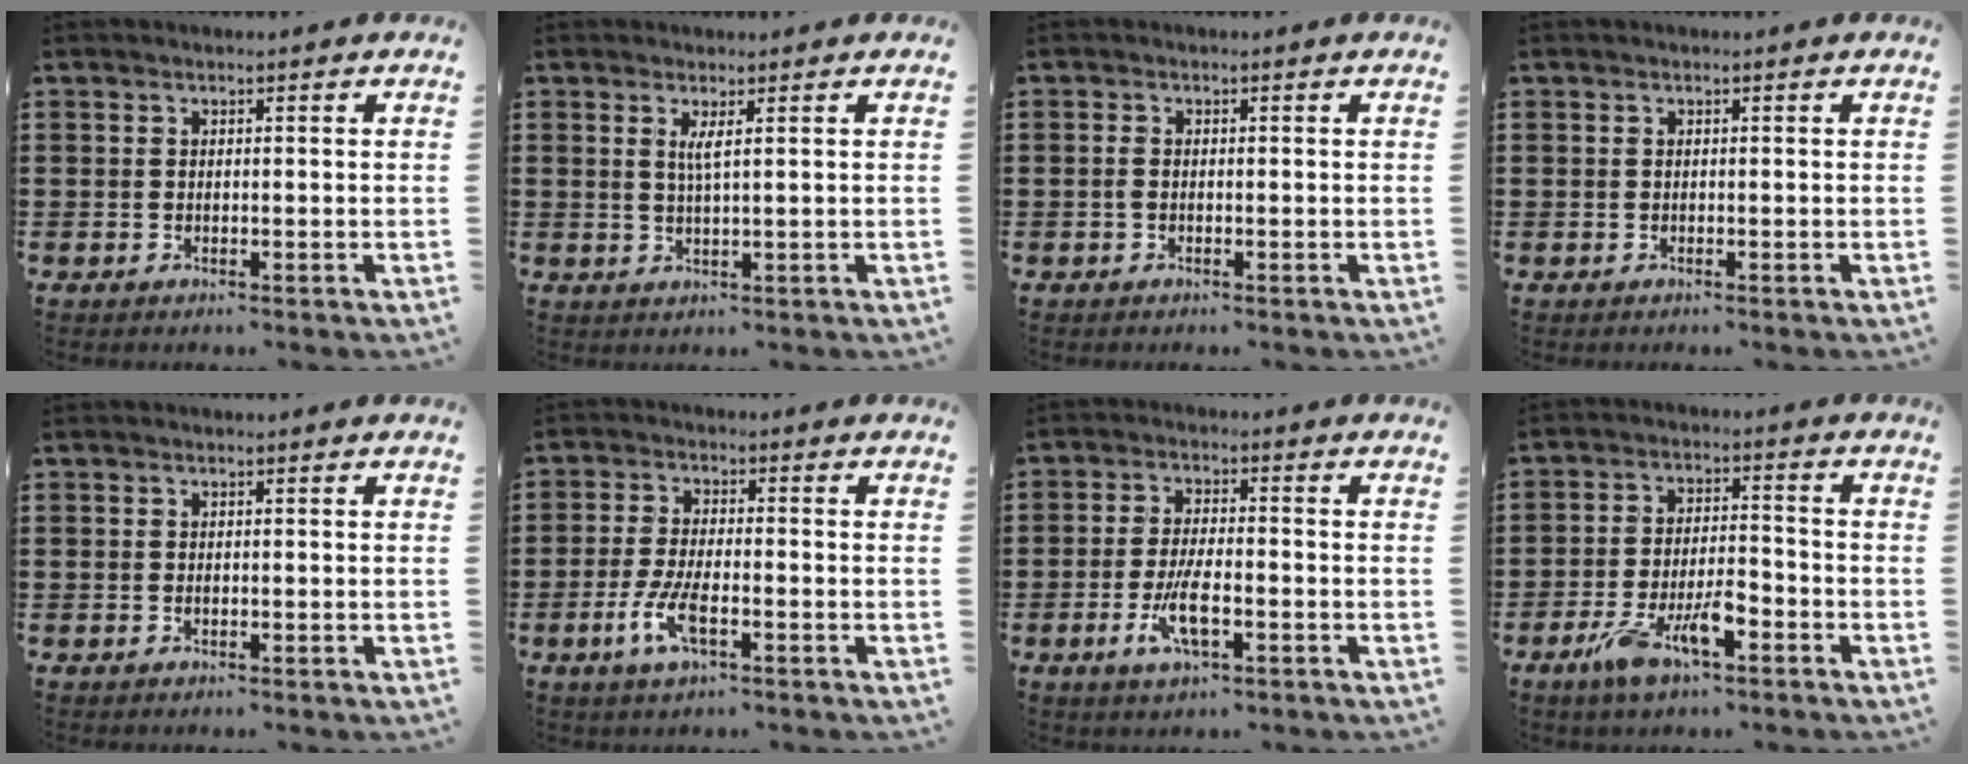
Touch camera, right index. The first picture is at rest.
{"total": 2.1, "force": [0.8, 0.0, 2.0], "torque": [-0.042, -0.003, 0.012]}
{"total": 0.9, "force": [-0.3, 0.4, 0.8], "torque": [-0.024, -0.005, -0.008]}
{"total": 0.0}
{"total": 0.0}
{"total": 5.9, "force": [-2.4, 1.8, 5.1], "torque": [-0.116, -0.011, -0.049]}
{"total": 6.2, "force": [-2.3, 1.8, 5.4], "torque": [-0.114, -0.009, -0.045]}
{"total": 8.2, "force": [-4.4, 2.6, 6.4], "torque": [-0.133, -0.001, -0.081]}